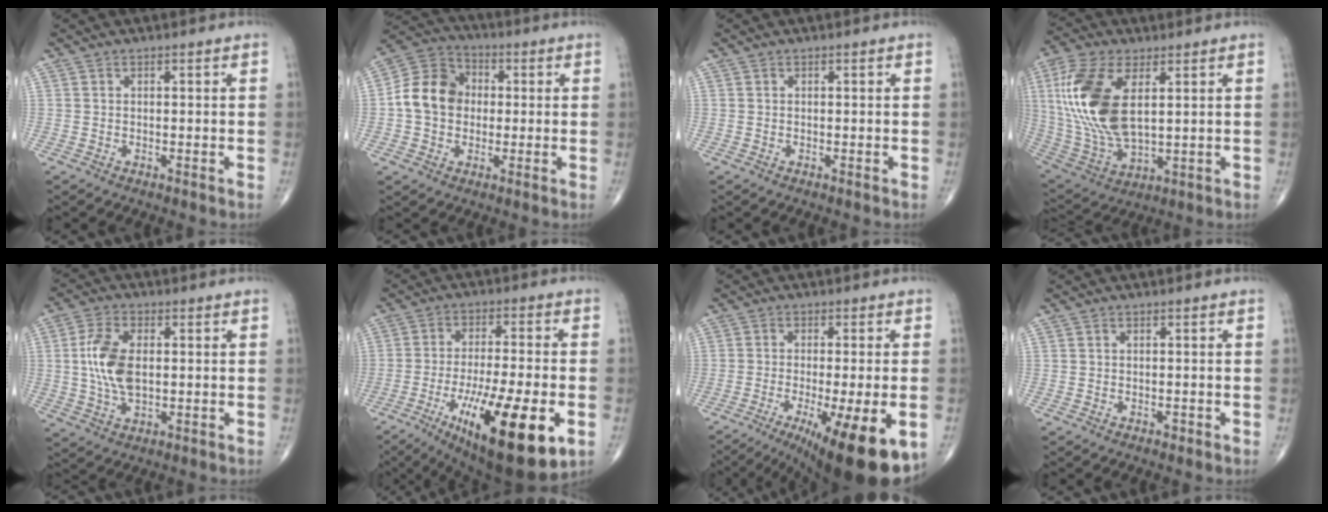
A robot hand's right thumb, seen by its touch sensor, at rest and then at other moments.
{"total": 11.1, "force": [0.1, 9.0, 6.4], "torque": [-0.101, 0.029, -0.009]}
{"total": 0.0}
{"total": 19.1, "force": [4.1, 9.4, 16.0], "torque": [-0.350, -0.015, 0.084]}
{"total": 9.5, "force": [0.6, 5.1, 8.0], "torque": [-0.167, 0.001, 0.015]}
{"total": 22.2, "force": [-8.1, 6.1, 19.8], "torque": [-0.308, -0.009, -0.115]}
{"total": 17.9, "force": [-8.0, 3.9, 15.6], "torque": [-0.191, -0.018, -0.112]}
{"total": 1.1, "force": [-0.6, 0.6, 0.7], "torque": [-0.007, 0.000, -0.009]}